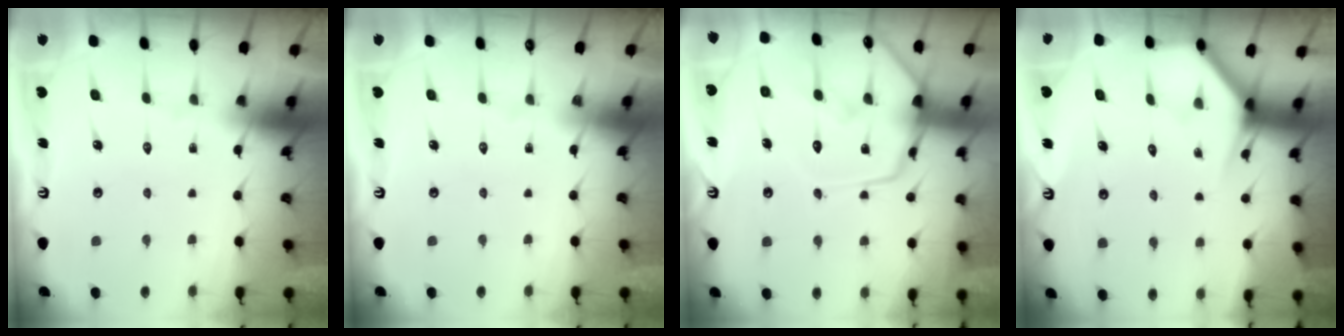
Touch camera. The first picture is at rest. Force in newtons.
{"total": 0.0}
{"total": 14.9, "press": 14.8, "slide": 1.3}
{"total": 3.8, "press": 3.8, "slide": 0.3}